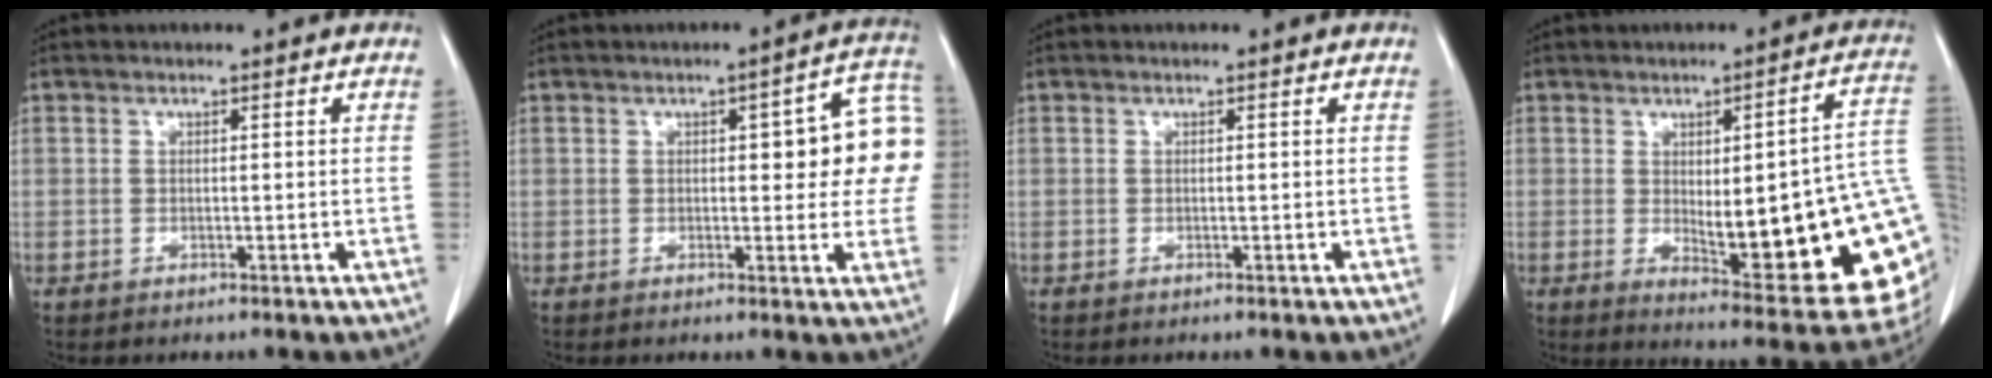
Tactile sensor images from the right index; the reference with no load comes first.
{"total": 10.6, "force": [1.4, 3.2, 10.0], "torque": [-0.105, 0.028, 0.014]}
{"total": 0.0}
{"total": 23.4, "force": [-1.0, 4.5, 23.0], "torque": [-0.215, -0.001, -0.001]}